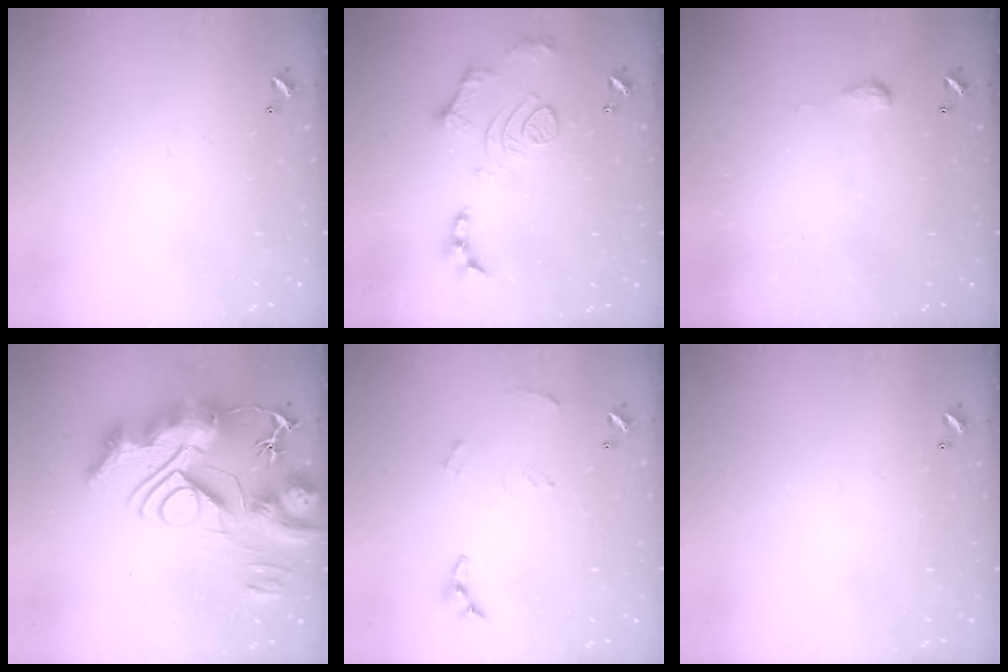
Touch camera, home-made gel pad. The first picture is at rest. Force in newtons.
{"total": 13.2, "press": 13.2, "slide": 1.2}
{"total": 3.3, "press": 3.2, "slide": 0.5}
{"total": 0.5, "press": 0.5, "slide": 0.0}
{"total": 6.2, "press": 6.2, "slide": 0.5}
{"total": 0.0}